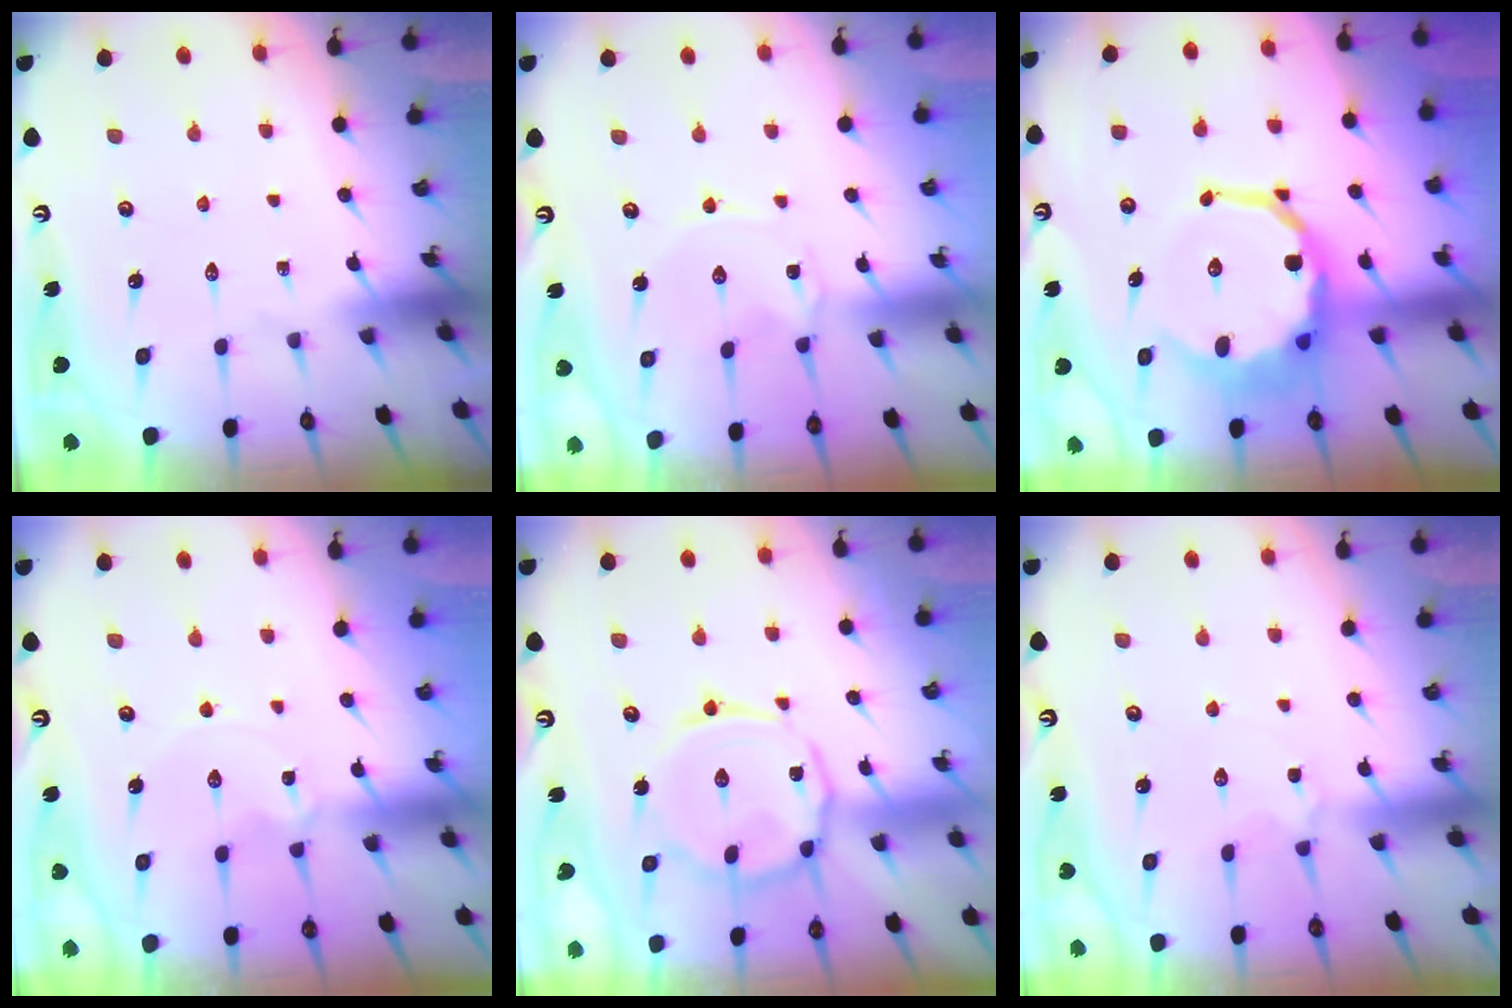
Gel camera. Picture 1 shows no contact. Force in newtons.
{"total": 1.4, "press": 1.4, "slide": 0.1}
{"total": 12.7, "press": 12.4, "slide": 3.1}
{"total": 0.8, "press": 0.8, "slide": 0.0}
{"total": 12.6, "press": 12.6, "slide": 1.0}
{"total": 2.8, "press": 2.7, "slide": 0.6}